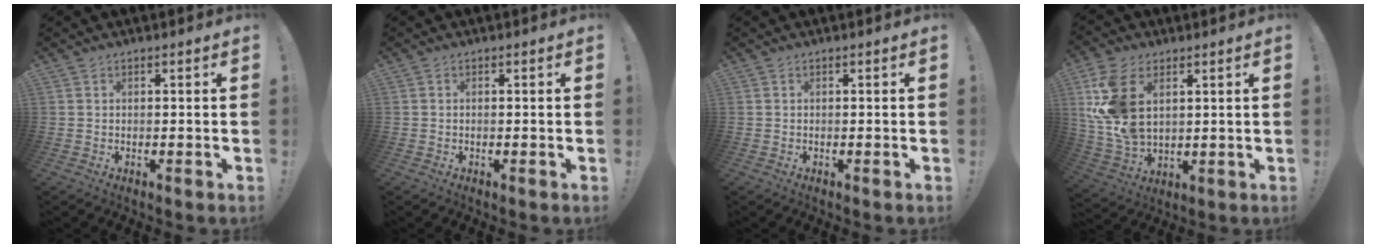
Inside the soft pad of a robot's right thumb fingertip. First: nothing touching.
{"total": 0.0}
{"total": 0.0}
{"total": 14.6, "force": [4.8, 9.0, 10.4], "torque": [-0.203, -0.024, 0.093]}